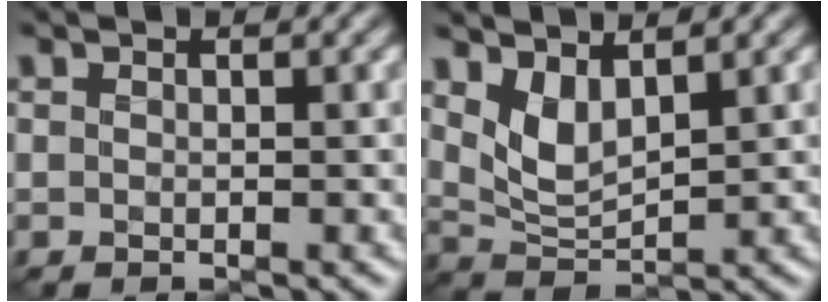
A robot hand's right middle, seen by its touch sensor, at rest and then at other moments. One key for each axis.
{"total": 3.5, "fx": 1.5, "fy": 1.7, "fz": 2.6, "tx": -0.062, "ty": -0.012, "tz": 0.034}